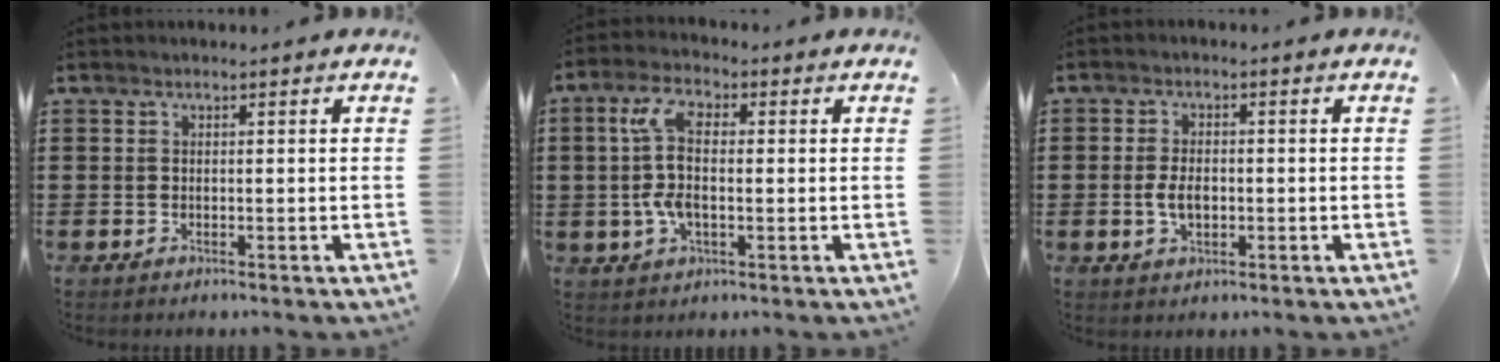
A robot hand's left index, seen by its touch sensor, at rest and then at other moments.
{"total": 8.4, "force": [0.5, 3.9, 7.5], "torque": [-0.174, 0.003, 0.000]}
{"total": 3.6, "force": [-0.5, 2.0, 3.0], "torque": [-0.063, 0.002, -0.012]}